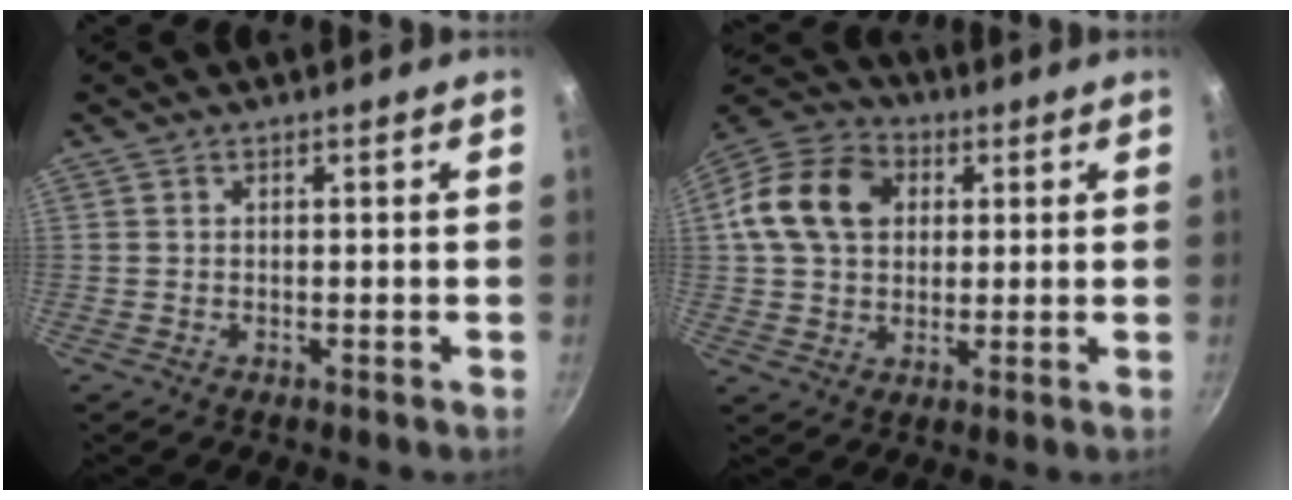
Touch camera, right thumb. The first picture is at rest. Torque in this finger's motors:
{"motor_torque": [-0.10, 2.04, 0.09, -0.08, 0.11]}